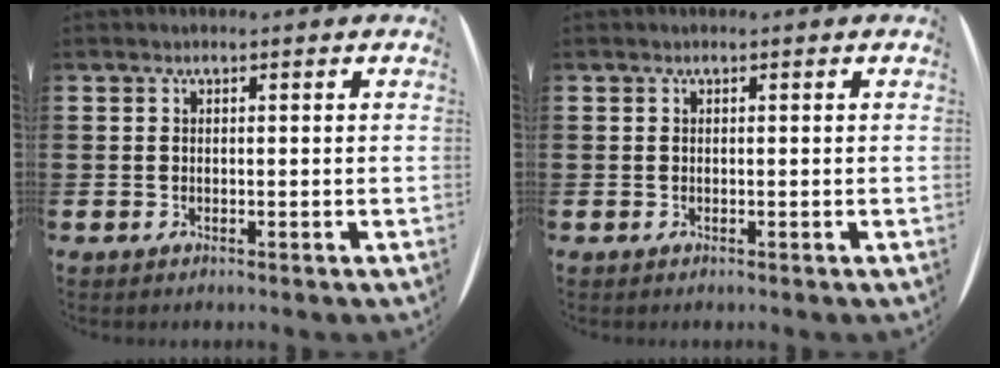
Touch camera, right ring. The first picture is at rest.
{"total": 0.0}